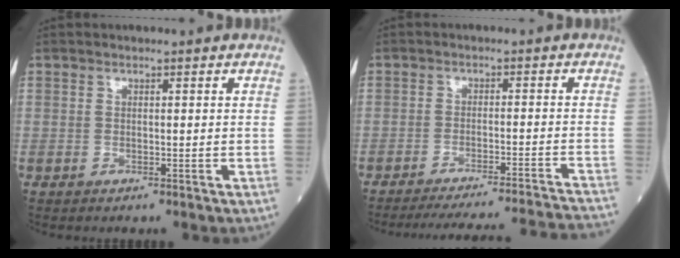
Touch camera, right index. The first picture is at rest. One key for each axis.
{"total": 21.5, "fx": -20.5, "fy": -1.3, "fz": 6.4, "tx": -0.065, "ty": -0.028, "tz": -0.260}